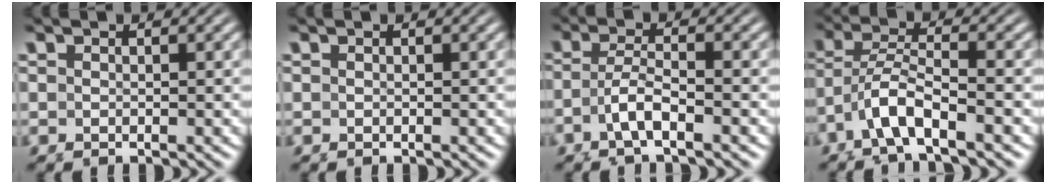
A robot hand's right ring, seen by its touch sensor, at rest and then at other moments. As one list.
[{"total": 0.0}, {"total": 3.3, "force": [-1.0, 1.3, 2.9], "torque": [-0.066, -0.015, -0.011]}, {"total": 4.4, "force": [-1.0, 2.5, 3.5], "torque": [-0.094, -0.014, -0.010]}]